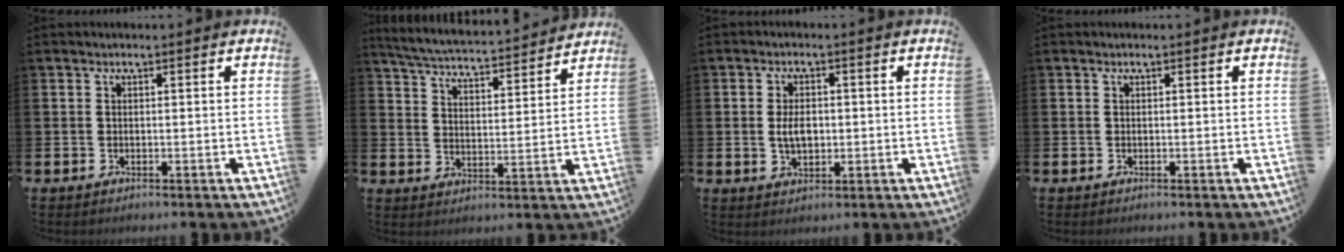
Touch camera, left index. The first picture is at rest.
{"total": 5.3, "force": [5.2, 0.3, 1.0], "torque": [-0.044, -0.041, 0.087]}
{"total": 3.6, "force": [0.1, 2.2, 2.9], "torque": [-0.041, 0.002, -0.003]}
{"total": 0.0}